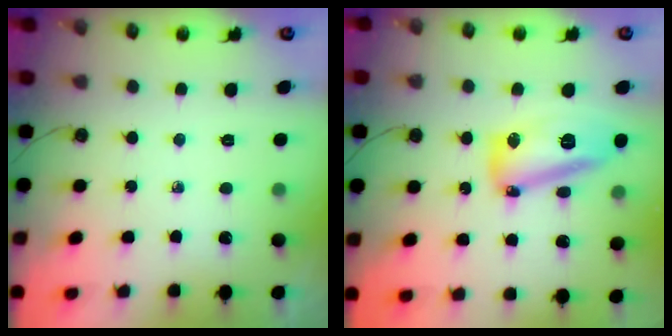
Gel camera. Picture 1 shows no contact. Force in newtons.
{"total": 13.9, "press": 13.8, "slide": 1.2}